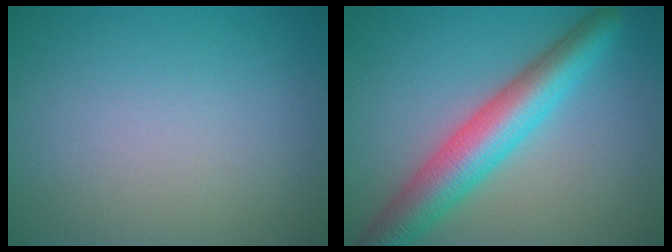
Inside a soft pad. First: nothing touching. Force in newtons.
{"total": 7.0, "press": 7.0, "slide": 0.2}